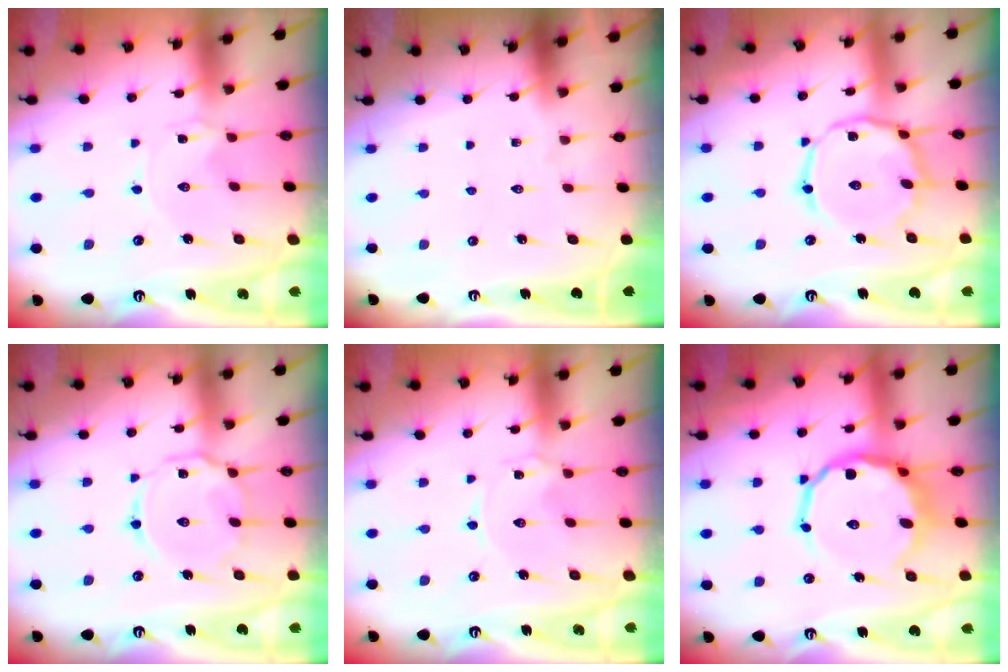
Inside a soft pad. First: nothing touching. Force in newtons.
{"total": 0.0}
{"total": 14.0, "press": 13.9, "slide": 0.9}
{"total": 9.8, "press": 9.7, "slide": 0.6}
{"total": 0.0}
{"total": 13.3, "press": 12.7, "slide": 3.8}